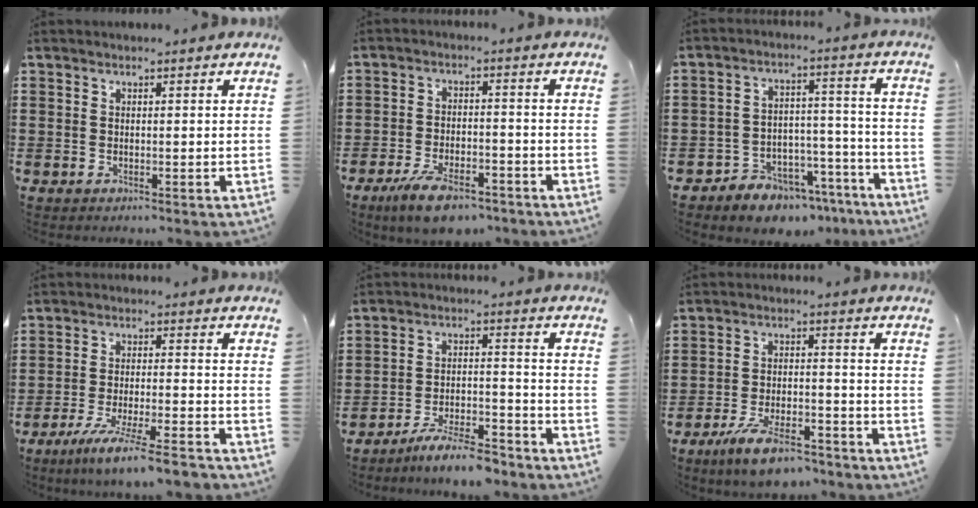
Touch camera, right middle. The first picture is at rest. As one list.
[{"total": 6.9, "force": [-5.3, 2.0, 4.0], "torque": [-0.089, -0.003, -0.100]}, {"total": 6.3, "force": [-5.9, 2.4, 0.3], "torque": [-0.006, 0.027, -0.114]}, {"total": 7.2, "force": [-6.1, -0.4, 3.8], "torque": [-0.068, -0.017, -0.110]}, {"total": 7.3, "force": [-6.7, 0.5, 2.9], "torque": [-0.054, 0.003, -0.126]}, {"total": 7.7, "force": [-6.3, 1.6, 4.0], "torque": [-0.087, 0.003, -0.120]}]